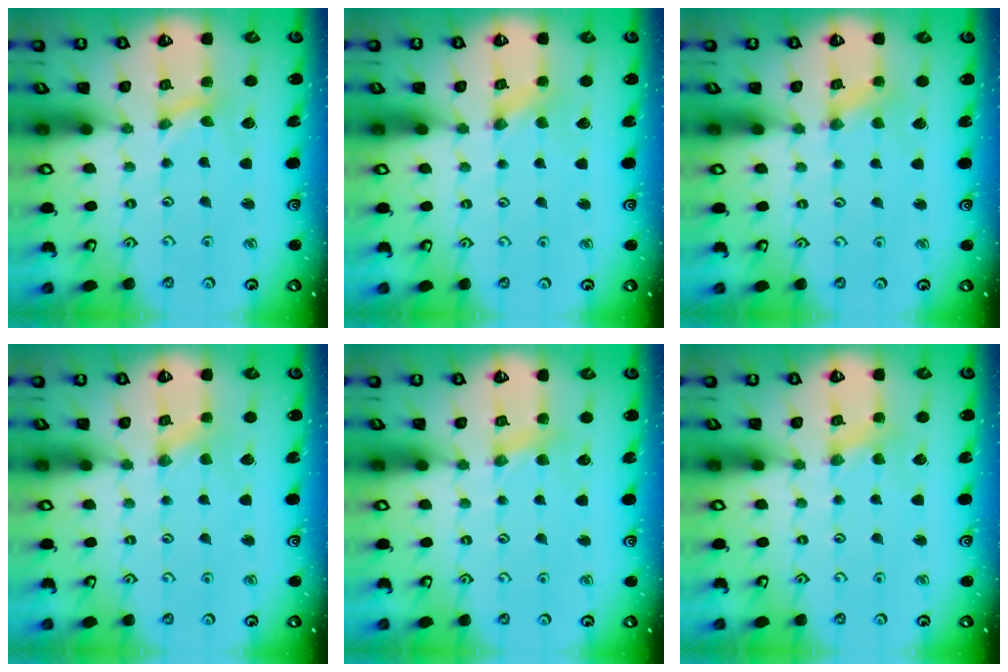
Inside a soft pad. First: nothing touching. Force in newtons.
{"total": 0.0}
{"total": 1.0, "press": 1.0, "slide": 0.1}
{"total": 0.5, "press": 0.5, "slide": 0.1}
{"total": 3.7, "press": 3.7, "slide": 0.6}
{"total": 1.7, "press": 1.7, "slide": 0.3}